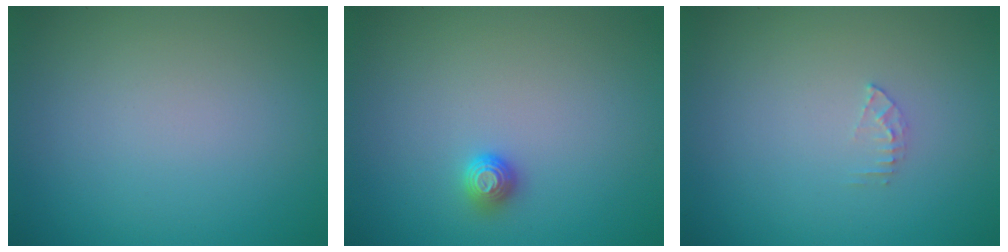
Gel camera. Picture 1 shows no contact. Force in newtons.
{"total": 1.1, "press": 1.0, "slide": 0.4}
{"total": 0.9, "press": 0.9, "slide": 0.1}